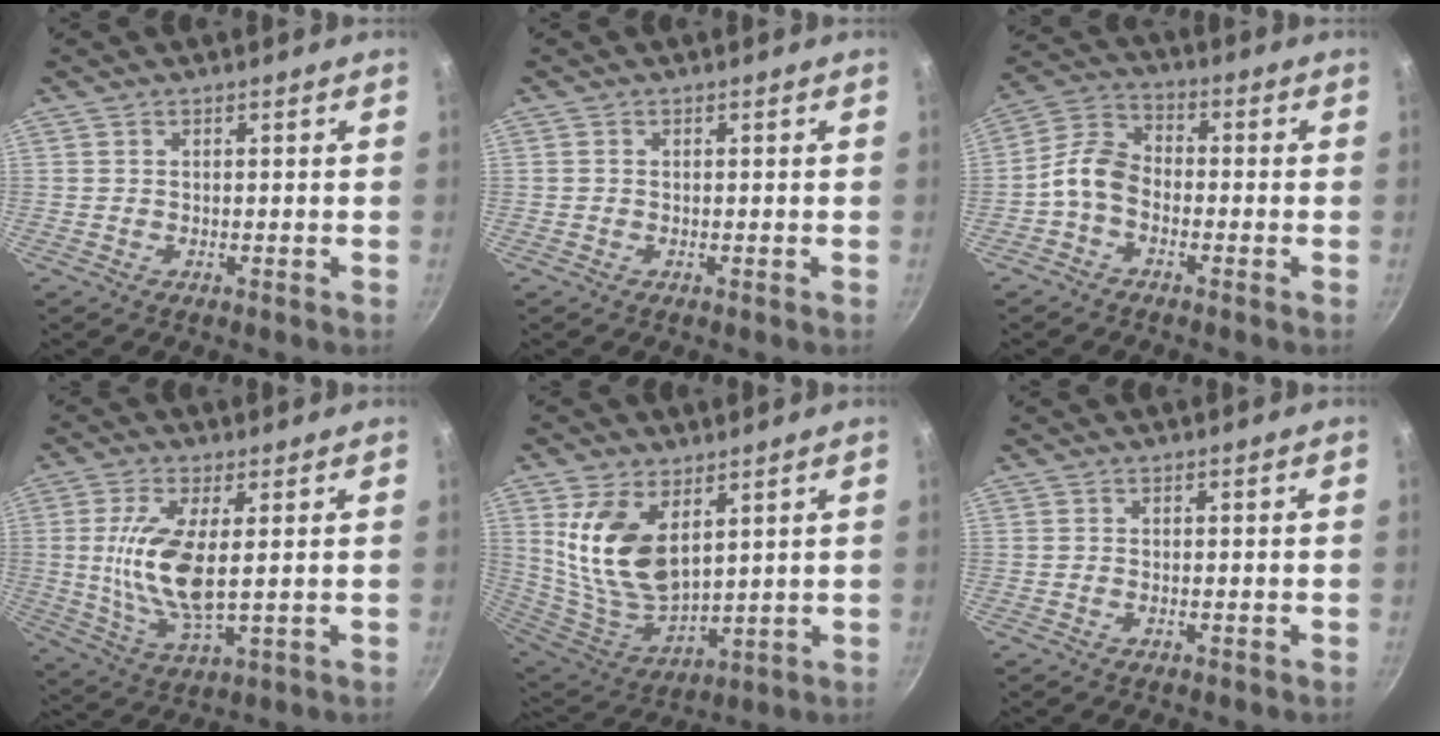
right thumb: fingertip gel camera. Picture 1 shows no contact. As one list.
[{"total": 0.0}, {"total": 7.6, "force": [-2.5, 5.2, 4.9], "torque": [-0.092, 0.039, -0.068]}, {"total": 12.2, "force": [1.4, 4.7, 11.2], "torque": [-0.228, -0.013, 0.031]}, {"total": 15.6, "force": [5.6, 8.8, 11.7], "torque": [-0.216, -0.051, 0.124]}, {"total": 0.6, "force": [-0.2, 0.3, 0.4], "torque": [-0.008, 0.002, -0.003]}]